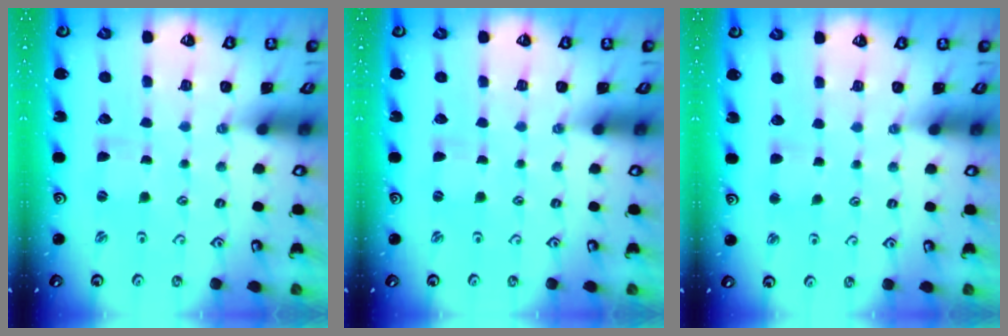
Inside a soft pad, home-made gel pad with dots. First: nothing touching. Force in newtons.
{"total": 0.0}
{"total": 2.7, "press": 2.7, "slide": 0.3}